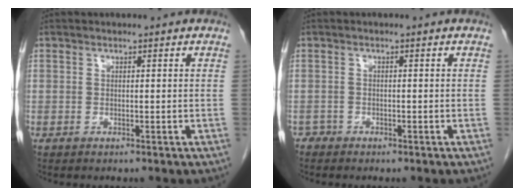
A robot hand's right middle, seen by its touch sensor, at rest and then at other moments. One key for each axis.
{"total": 0.9, "fx": -0.7, "fy": 0.6, "fz": -0.2, "tx": 0.002, "ty": 0.004, "tz": -0.016}